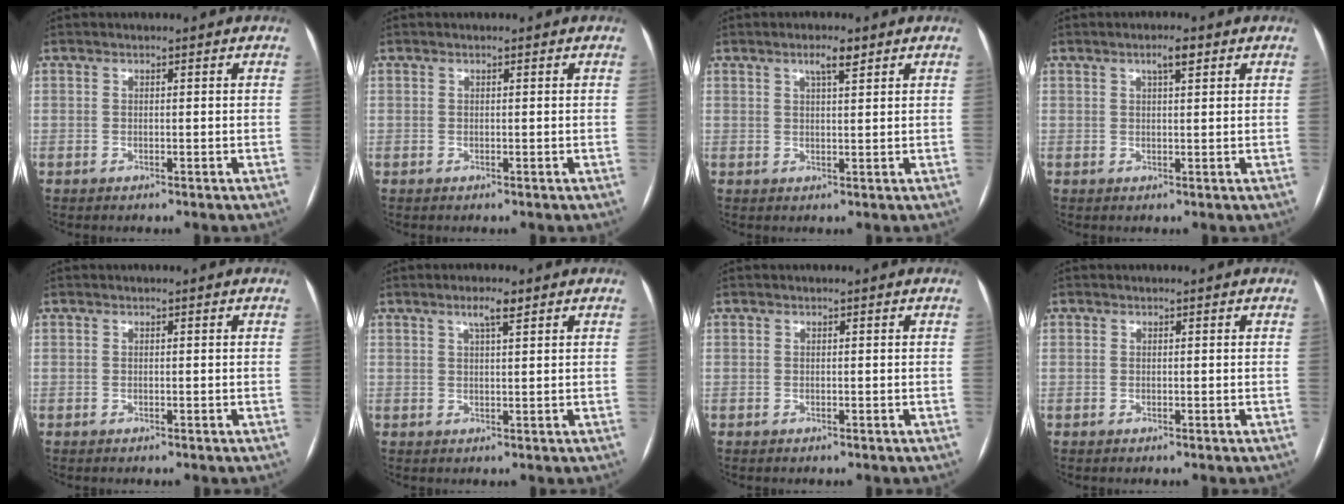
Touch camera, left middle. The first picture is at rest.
{"total": 0.0}
{"total": 2.8, "force": [1.7, 0.4, 2.1], "torque": [-0.038, 0.004, 0.029]}
{"total": 2.4, "force": [1.3, 0.4, 2.0], "torque": [-0.035, 0.007, 0.021]}
{"total": 0.0}
{"total": 2.8, "force": [1.8, 0.3, 2.2], "torque": [-0.042, 0.004, 0.030]}
{"total": 0.0}
{"total": 0.0}